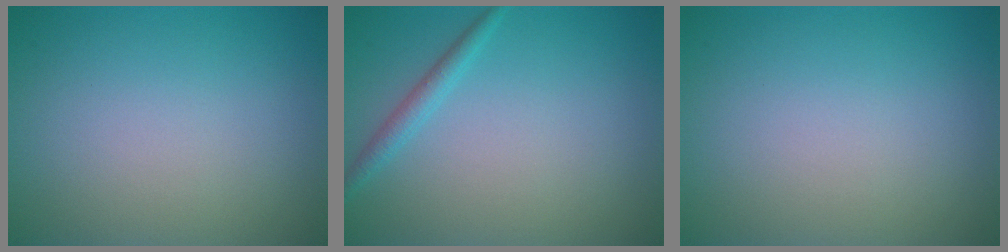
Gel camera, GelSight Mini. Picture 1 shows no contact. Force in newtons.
{"total": 1.5, "press": 1.5, "slide": 0.0}
{"total": 0.0}